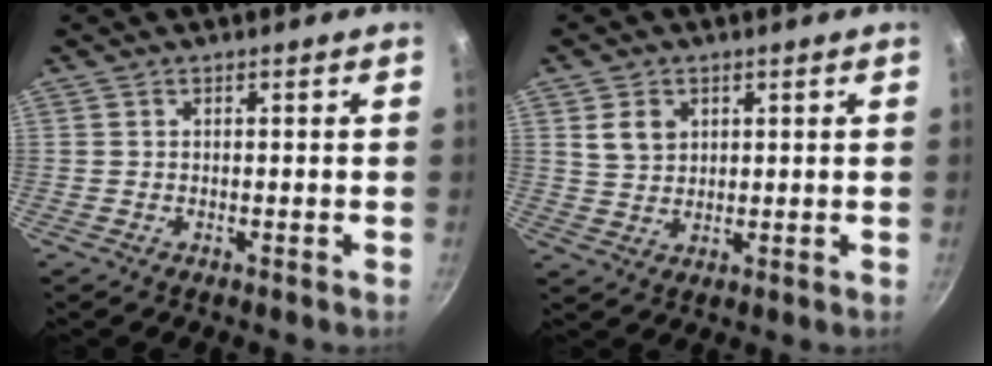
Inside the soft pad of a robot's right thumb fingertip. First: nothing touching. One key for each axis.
{"total": 4.8, "fx": 2.0, "fy": 3.6, "fz": 2.4, "tx": -0.030, "ty": -0.011, "tz": 0.042}